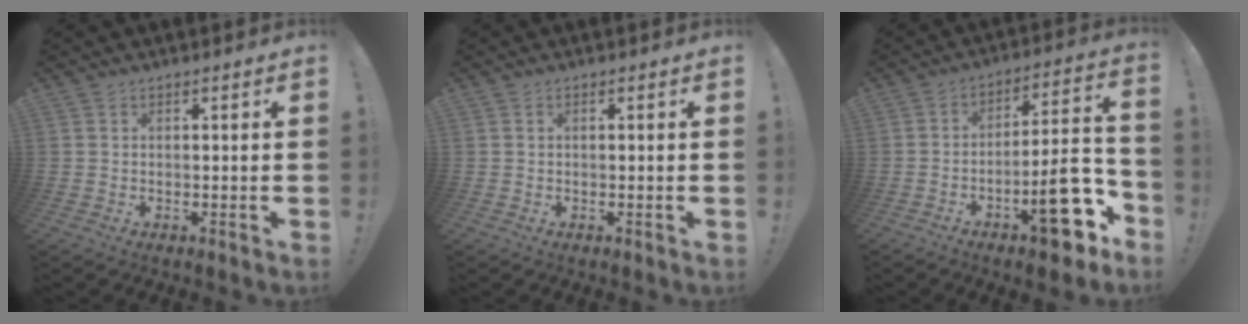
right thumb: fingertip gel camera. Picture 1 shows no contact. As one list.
[{"total": 0.6, "force": [0.2, -0.2, 0.5], "torque": [-0.011, 0.000, 0.004]}, {"total": 18.9, "force": [-9.3, 6.2, 15.2], "torque": [-0.174, 0.059, -0.142]}]